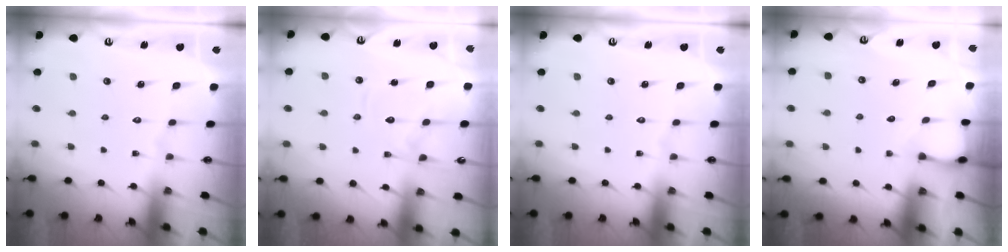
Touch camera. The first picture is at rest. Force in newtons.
{"total": 12.7, "press": 12.6, "slide": 1.3}
{"total": 0.0}
{"total": 1.8, "press": 1.8, "slide": 0.1}